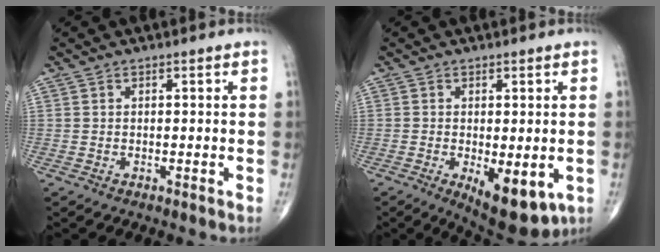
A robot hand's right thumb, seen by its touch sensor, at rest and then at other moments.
{"total": 10.0, "force": [-3.1, 4.3, 8.5], "torque": [-0.106, -0.018, -0.035]}